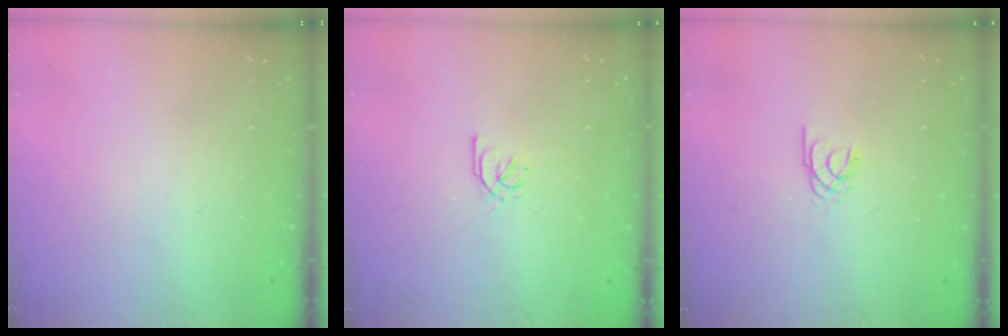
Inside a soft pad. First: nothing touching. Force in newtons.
{"total": 2.6, "press": 2.5, "slide": 0.7}
{"total": 1.7, "press": 1.7, "slide": 0.3}